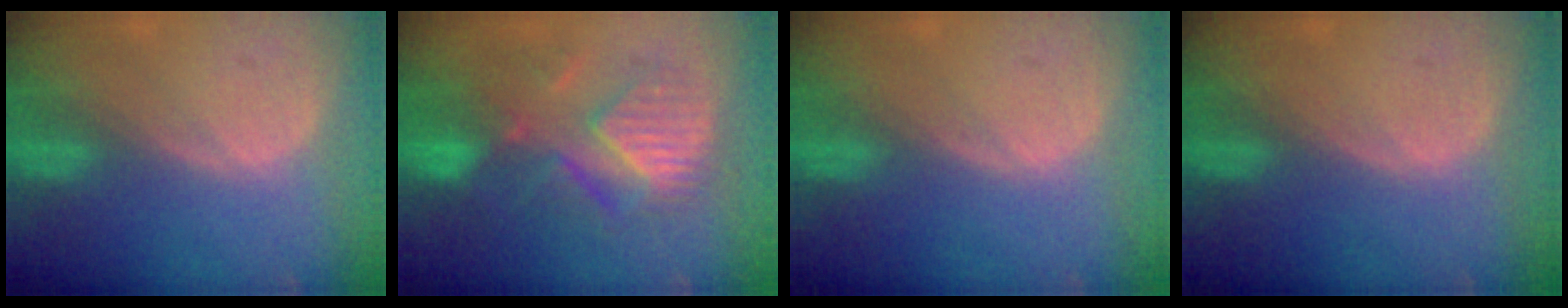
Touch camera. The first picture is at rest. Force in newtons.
{"total": 9.4, "press": 9.3, "slide": 1.6}
{"total": 0.0}
{"total": 0.0}